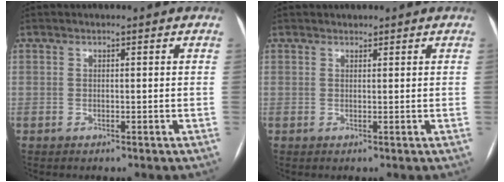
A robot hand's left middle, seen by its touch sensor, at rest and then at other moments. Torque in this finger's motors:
{"motor_torque": [-0.09, -0.08, -0.12, -0.01]}